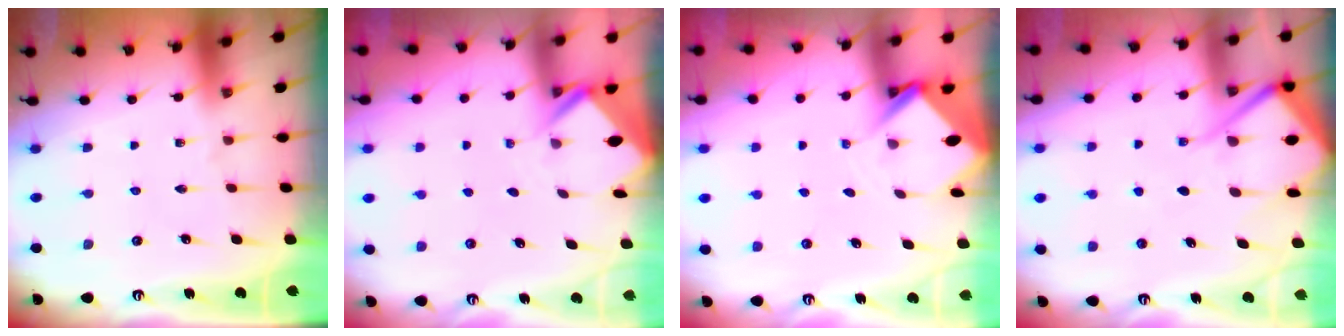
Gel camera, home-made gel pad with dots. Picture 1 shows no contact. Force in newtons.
{"total": 2.4, "press": 2.4, "slide": 0.1}
{"total": 3.6, "press": 3.6, "slide": 0.3}
{"total": 9.5, "press": 9.5, "slide": 0.9}